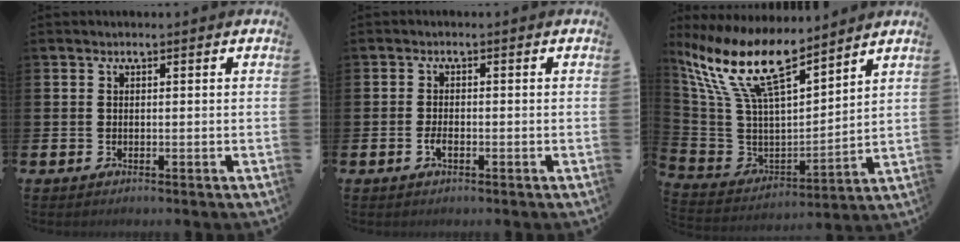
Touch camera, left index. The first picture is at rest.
{"total": 1.8, "force": [-0.7, 0.8, 1.4], "torque": [-0.029, 0.001, -0.013]}
{"total": 13.5, "force": [10.6, 3.9, 7.4], "torque": [-0.191, -0.056, 0.191]}